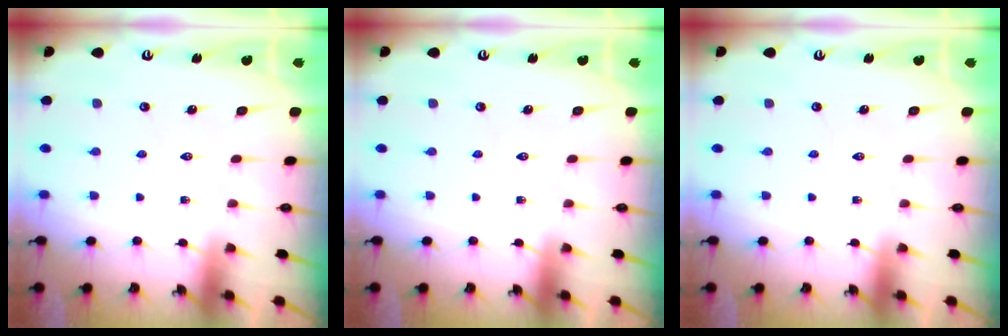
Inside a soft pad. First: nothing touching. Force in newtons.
{"total": 0.0}
{"total": 0.0}